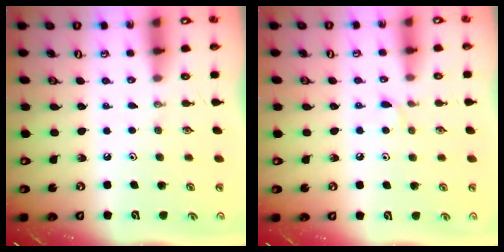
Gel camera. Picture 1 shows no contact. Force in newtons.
{"total": 4.9, "press": 4.8, "slide": 0.7}